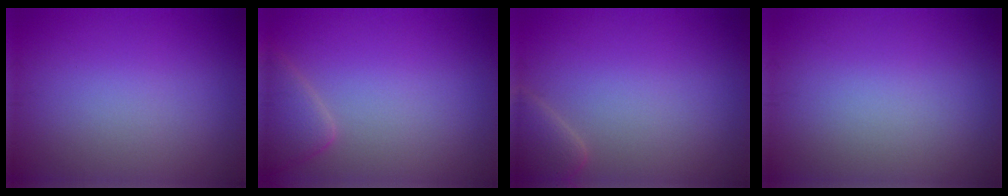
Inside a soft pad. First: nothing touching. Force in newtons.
{"total": 2.8, "press": 2.8, "slide": 0.2}
{"total": 2.6, "press": 2.6, "slide": 0.2}
{"total": 0.0}